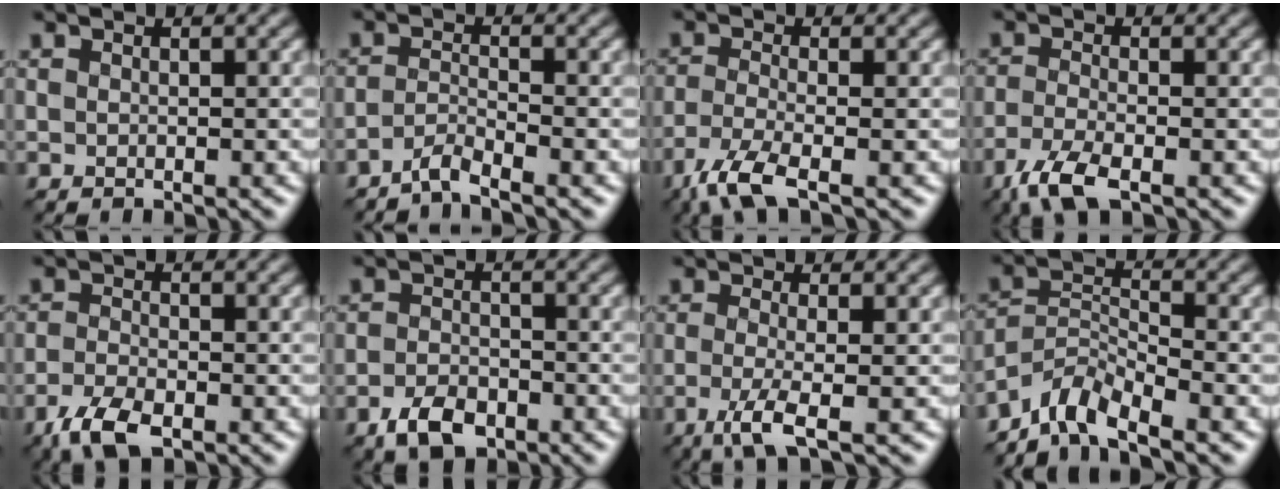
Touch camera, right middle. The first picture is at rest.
{"total": 1.9, "force": [-1.7, 0.2, 0.9], "torque": [-0.017, 0.004, -0.044]}
{"total": 4.6, "force": [-3.0, 1.2, 3.3], "torque": [-0.076, -0.009, -0.071]}
{"total": 4.0, "force": [-2.5, 1.3, 2.8], "torque": [-0.073, -0.010, -0.060]}
{"total": 3.8, "force": [-2.3, 1.7, 2.5], "torque": [-0.058, -0.005, -0.049]}
{"total": 3.4, "force": [-1.9, 2.0, 1.9], "torque": [-0.032, 0.002, -0.040]}
{"total": 3.4, "force": [-1.3, 0.8, 3.1], "torque": [-0.061, -0.006, -0.032]}
{"total": 4.6, "force": [-3.9, 1.4, 2.0], "torque": [-0.032, 0.003, -0.085]}